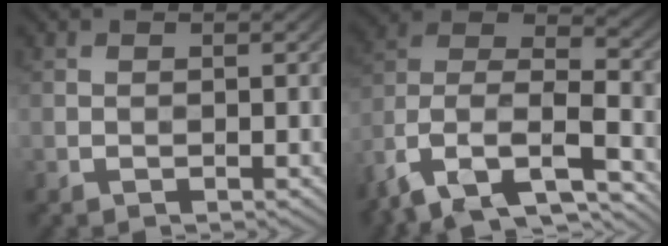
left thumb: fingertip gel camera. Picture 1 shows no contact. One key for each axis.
{"total": 15.9, "fx": -9.9, "fy": 8.2, "fz": 9.4, "tx": -0.254, "ty": -0.032, "tz": -0.153}